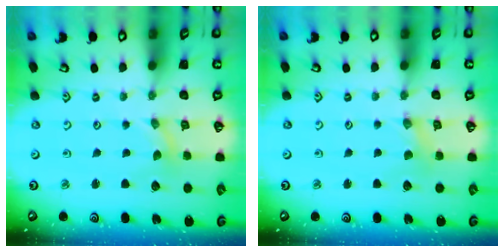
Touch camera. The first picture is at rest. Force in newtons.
{"total": 1.0, "press": 1.0, "slide": 0.2}